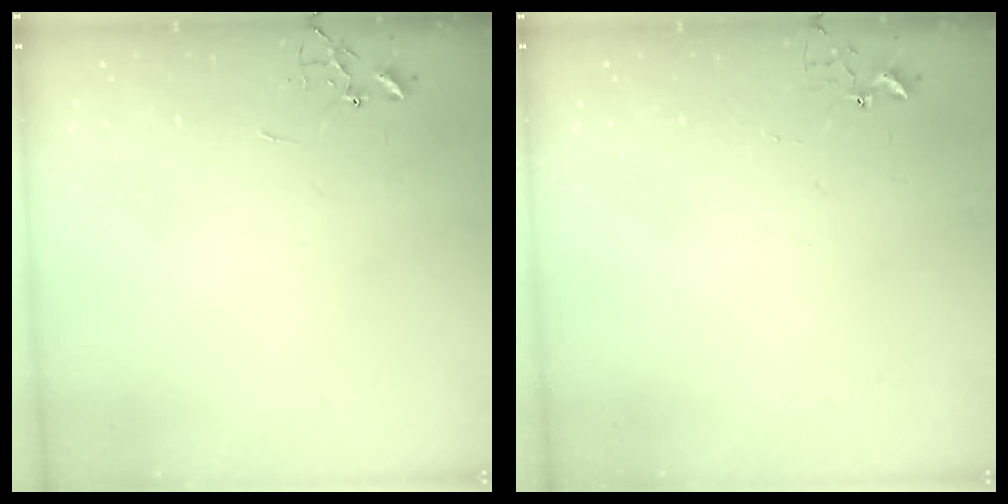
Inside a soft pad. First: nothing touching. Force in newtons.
{"total": 2.7, "press": 2.7, "slide": 0.3}